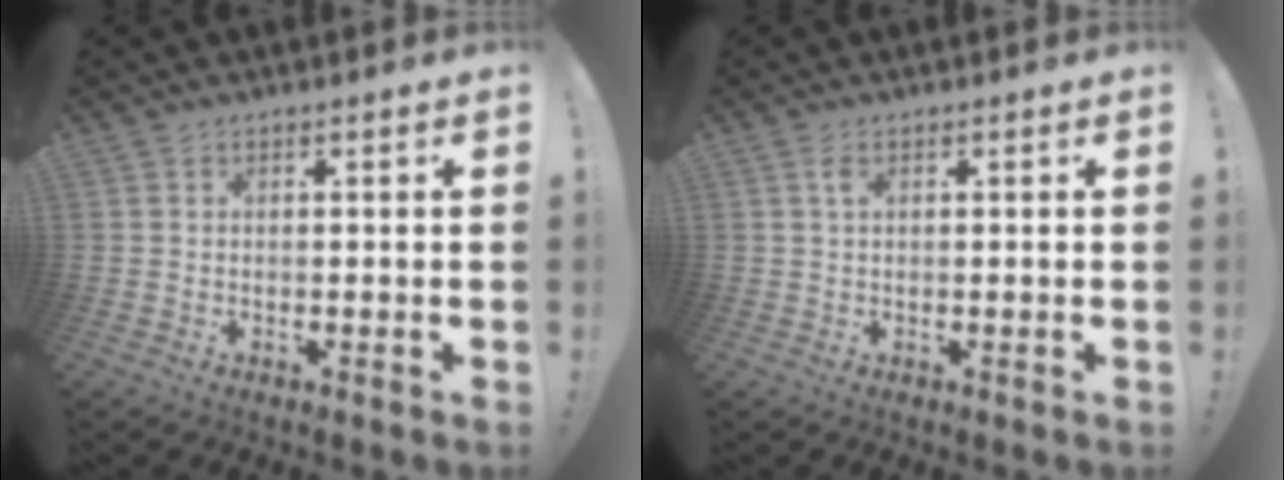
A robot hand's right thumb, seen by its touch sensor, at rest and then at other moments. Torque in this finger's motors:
{"motor_torque": [0.58, -0.26, 0.43, -0.35, -0.01]}